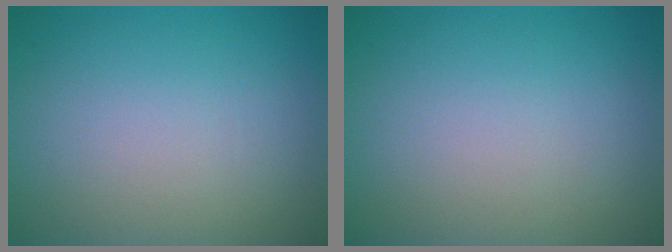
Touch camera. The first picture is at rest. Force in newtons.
{"total": 0.0}